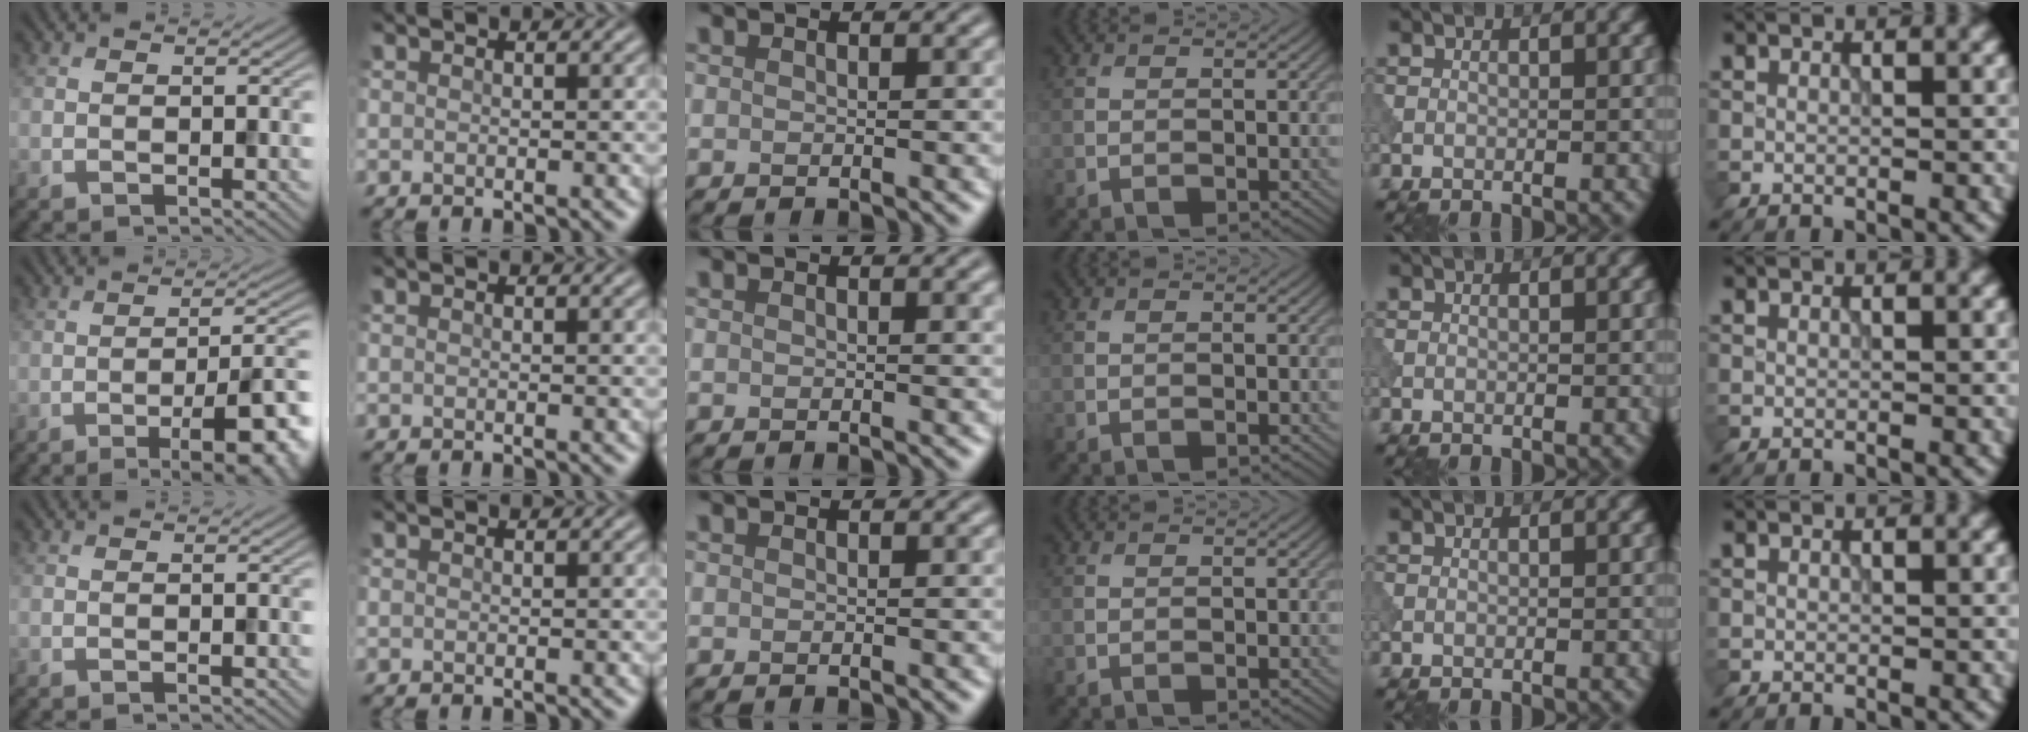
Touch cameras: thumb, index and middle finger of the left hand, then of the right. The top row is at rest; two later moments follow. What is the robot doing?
{"motion": "dispense", "object": "syringe"}